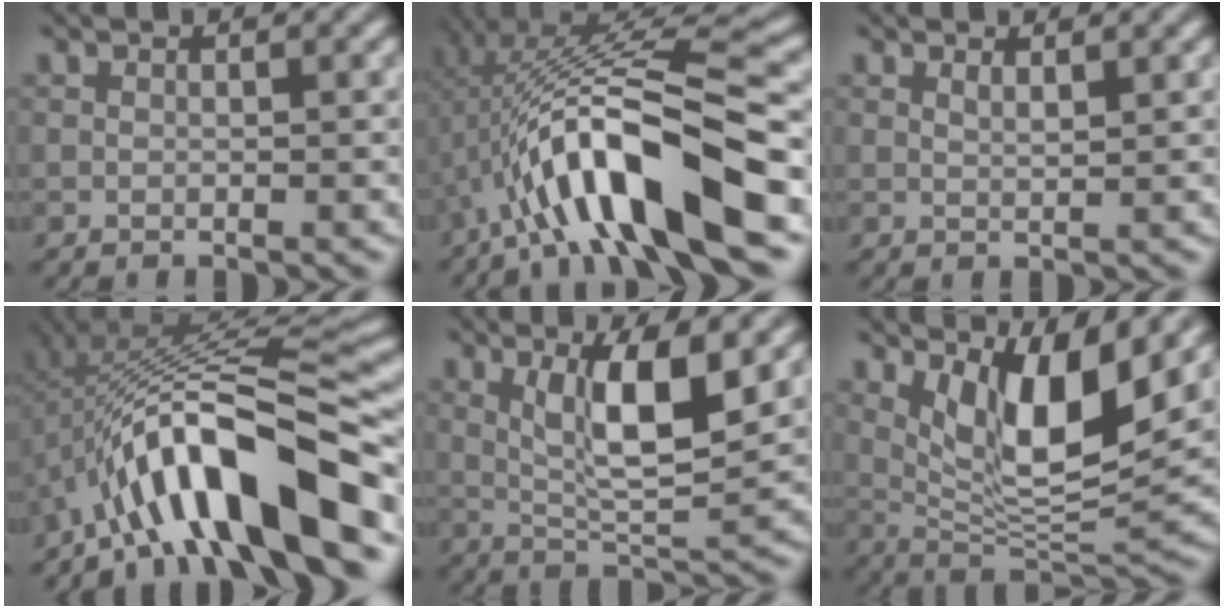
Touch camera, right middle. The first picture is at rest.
{"total": 11.6, "force": [-3.6, 2.8, 10.6], "torque": [-0.188, 0.021, -0.055]}
{"total": 0.7, "force": [0.7, 0.0, 0.3], "torque": [-0.004, 0.003, 0.017]}
{"total": 12.3, "force": [-6.4, 3.0, 10.1], "torque": [-0.153, 0.024, -0.098]}
{"total": 6.8, "force": [1.9, 1.8, 6.3], "torque": [-0.113, -0.002, 0.042]}
{"total": 7.7, "force": [3.3, 2.4, 6.6], "torque": [-0.112, -0.021, 0.069]}